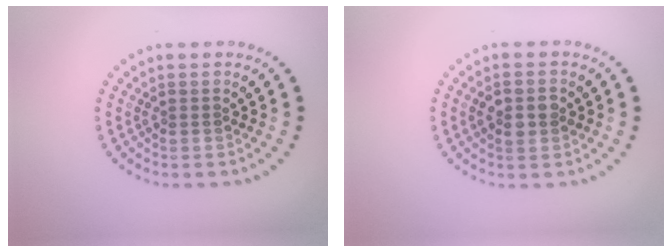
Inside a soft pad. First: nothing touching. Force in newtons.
{"total": 2.8, "press": 2.8, "slide": 0.1}